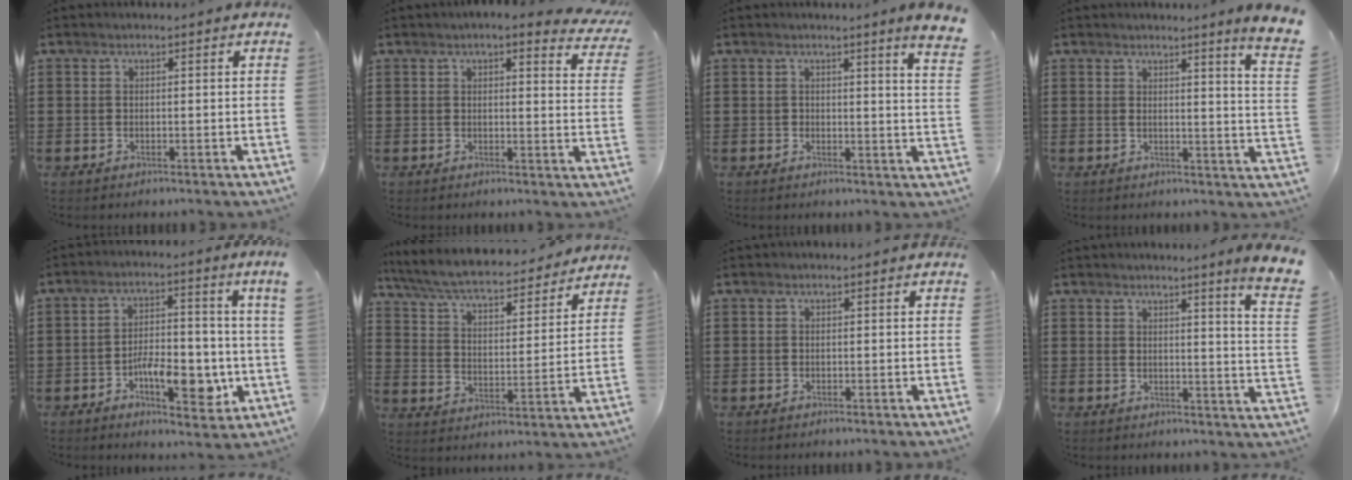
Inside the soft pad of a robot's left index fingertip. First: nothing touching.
{"total": 3.2, "force": [2.8, 0.5, 1.5], "torque": [-0.031, -0.010, 0.048]}
{"total": 2.7, "force": [2.1, -0.2, 1.8], "torque": [-0.026, -0.015, 0.031]}
{"total": 3.4, "force": [2.7, -1.1, 1.8], "torque": [-0.044, -0.024, 0.041]}
{"total": 8.3, "force": [-2.4, 2.5, 7.5], "torque": [-0.135, 0.000, -0.041]}
{"total": 6.4, "force": [5.9, 0.7, 2.4], "torque": [-0.074, -0.042, 0.098]}
{"total": 0.0}
{"total": 4.0, "force": [3.2, -1.2, 2.1], "torque": [-0.054, -0.027, 0.049]}